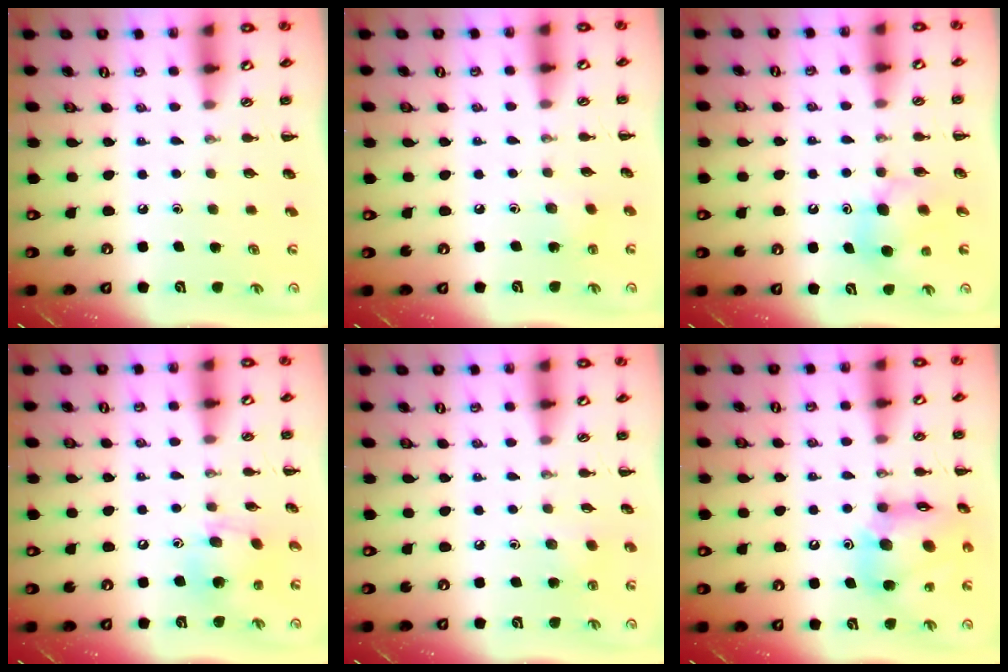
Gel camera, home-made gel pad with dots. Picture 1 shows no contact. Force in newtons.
{"total": 2.8, "press": 2.7, "slide": 0.9}
{"total": 7.7, "press": 7.6, "slide": 1.1}
{"total": 10.8, "press": 10.5, "slide": 2.6}
{"total": 3.4, "press": 3.2, "slide": 1.0}
{"total": 15.9, "press": 15.6, "slide": 3.1}